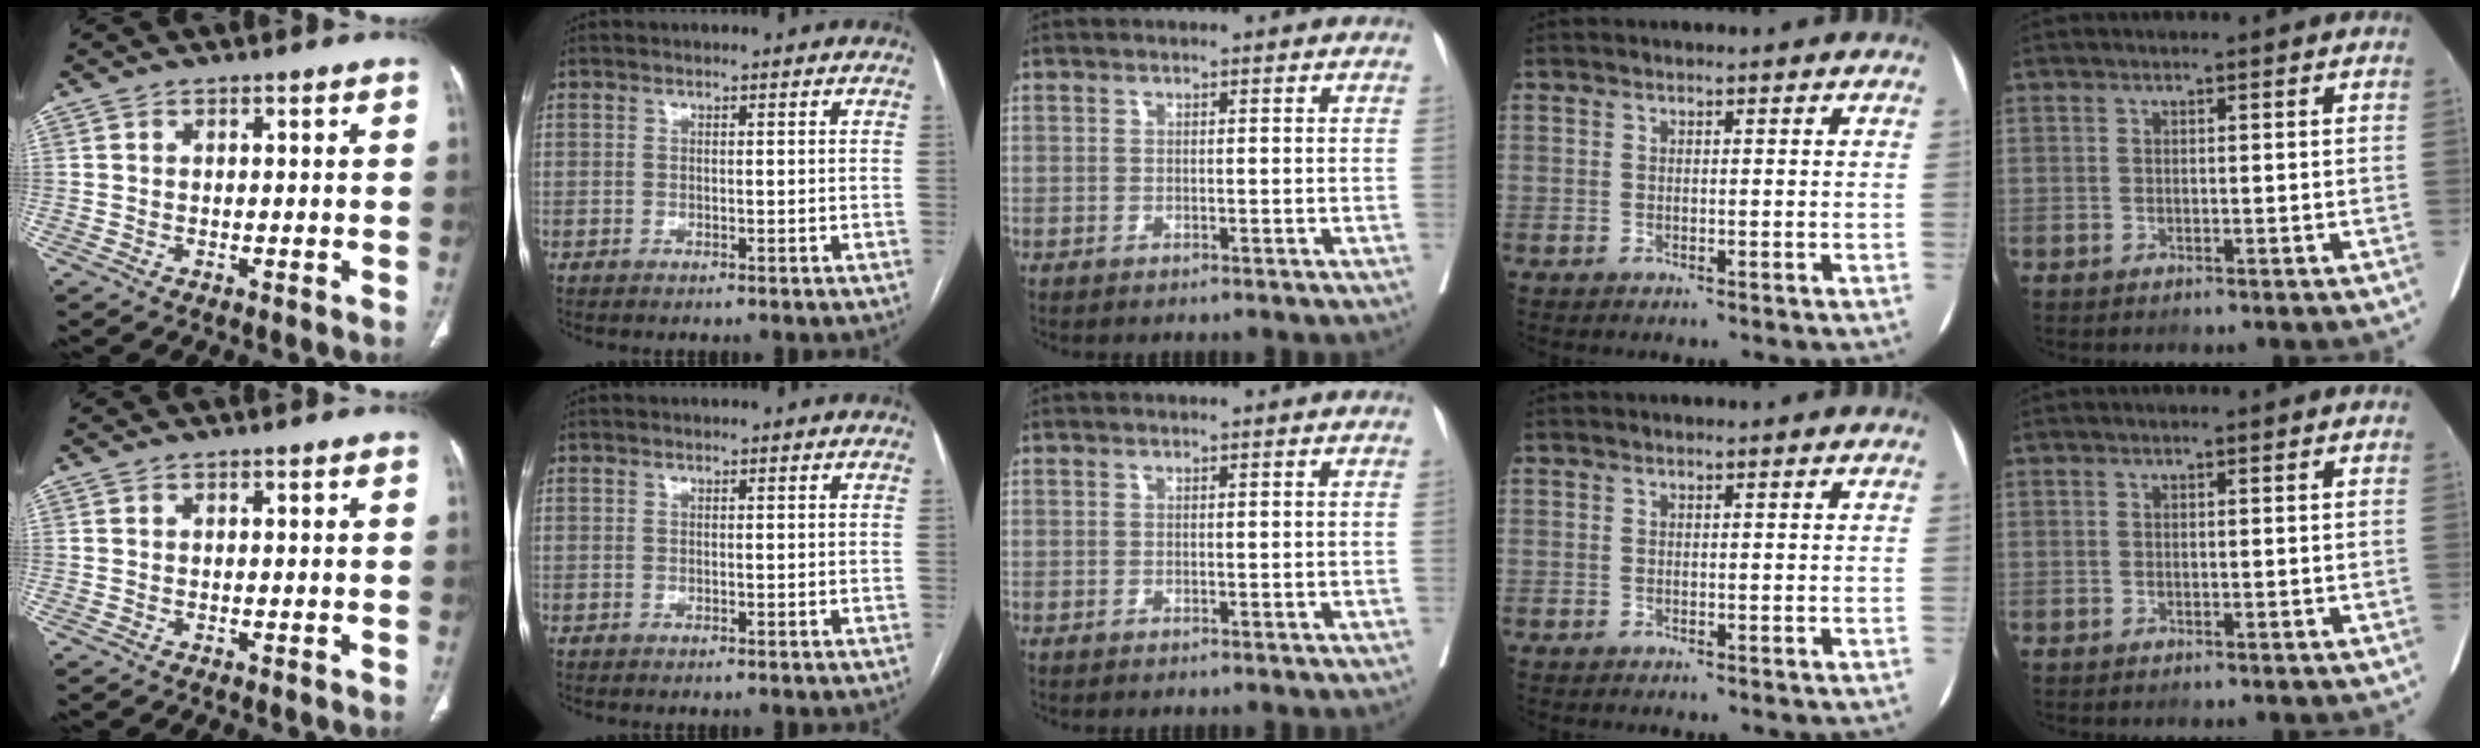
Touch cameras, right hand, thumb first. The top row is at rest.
{}